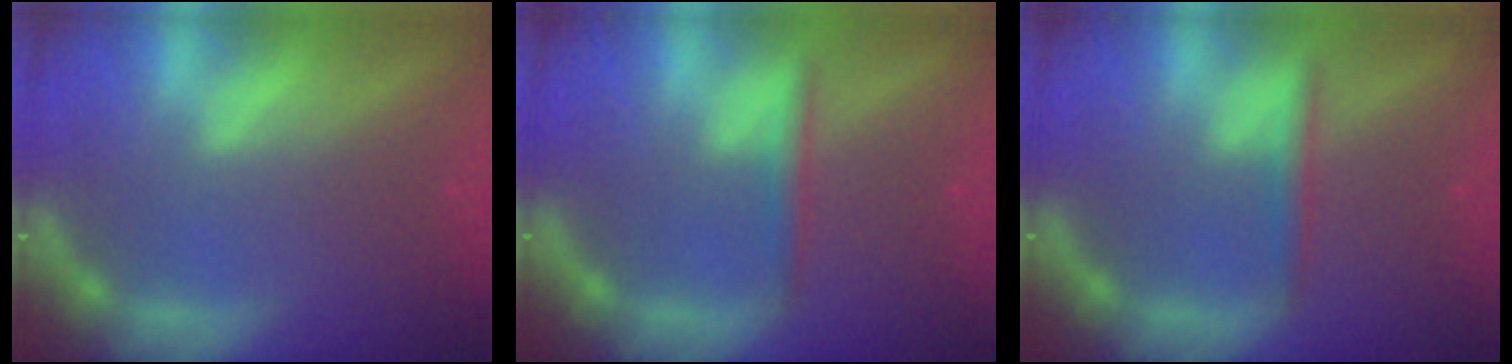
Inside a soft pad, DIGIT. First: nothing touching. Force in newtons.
{"total": 1.9}
{"total": 1.9}